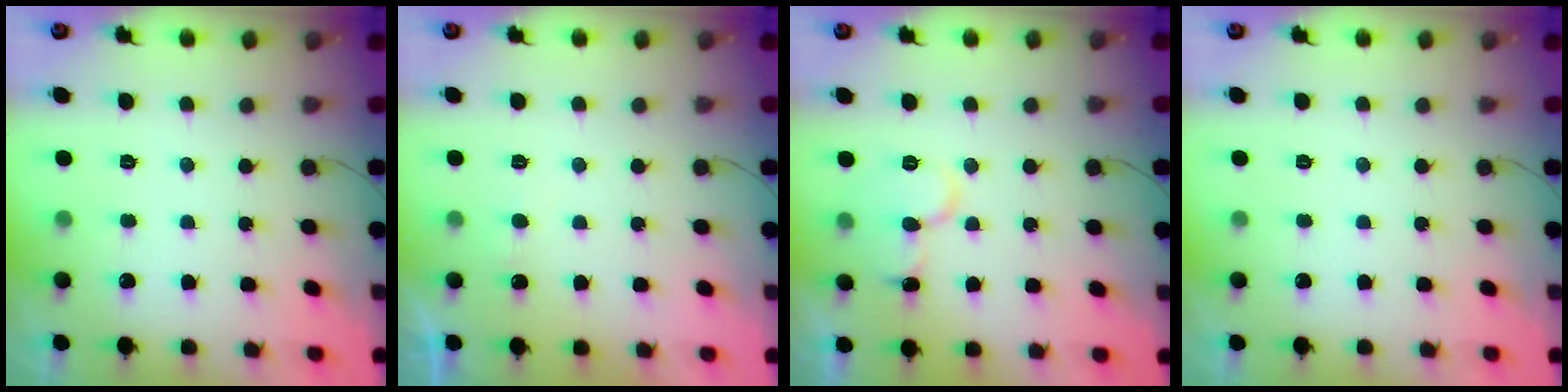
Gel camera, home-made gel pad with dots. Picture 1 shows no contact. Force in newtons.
{"total": 3.0, "press": 2.9, "slide": 0.4}
{"total": 9.9, "press": 9.8, "slide": 1.0}
{"total": 0.0}